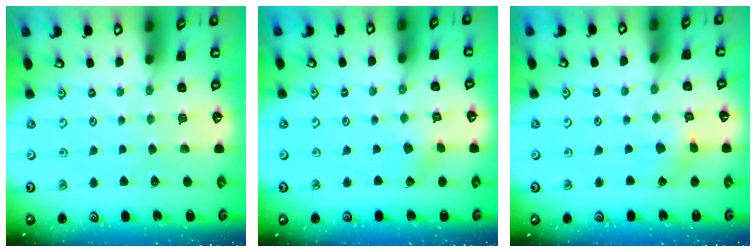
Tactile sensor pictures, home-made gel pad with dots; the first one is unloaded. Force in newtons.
{"total": 2.3, "press": 2.1, "slide": 0.7}
{"total": 2.0, "press": 2.0, "slide": 0.3}